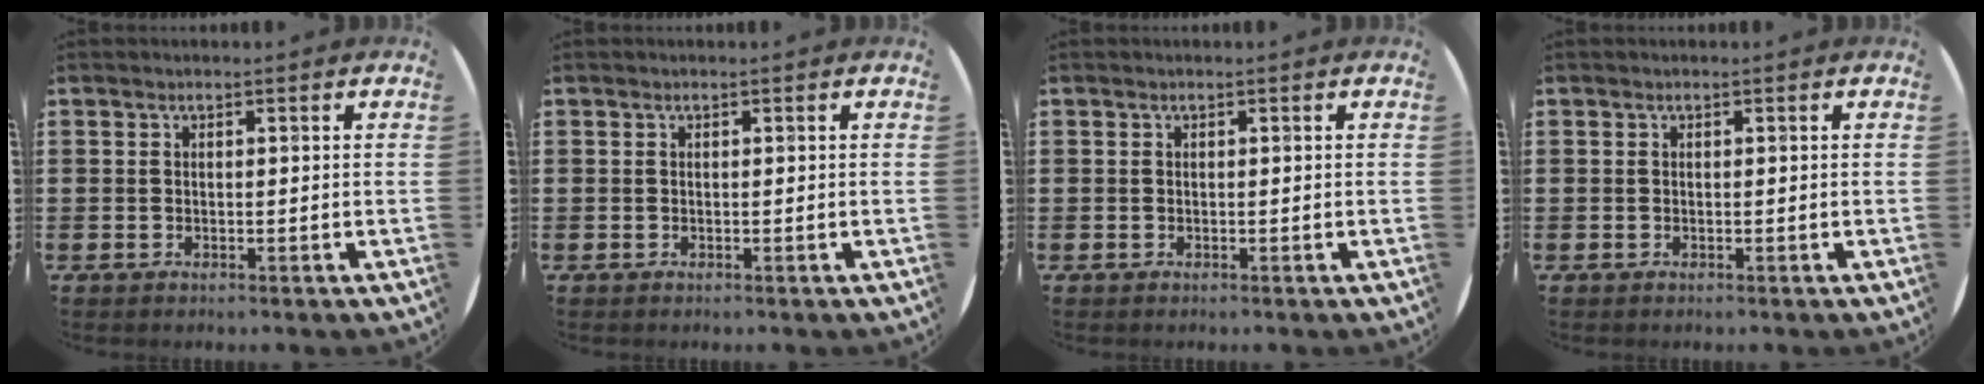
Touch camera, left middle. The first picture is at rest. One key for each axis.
{"total": 0.0}
{"total": 0.0}
{"total": 0.0}